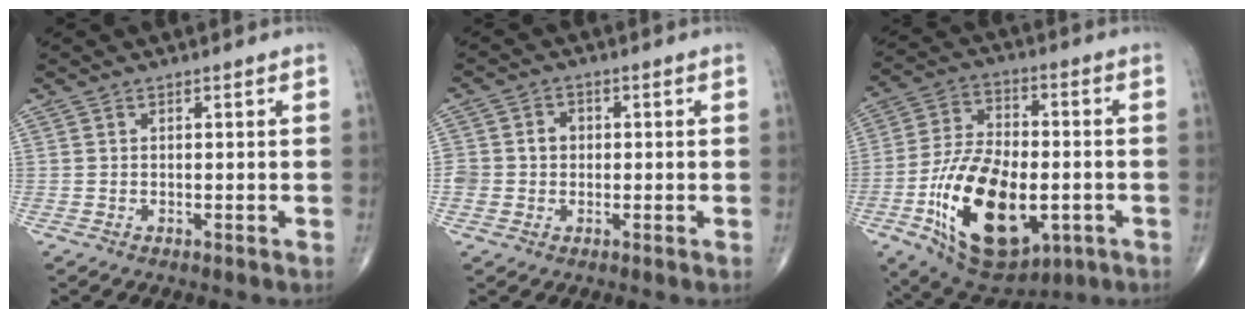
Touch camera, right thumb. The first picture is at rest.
{"total": 5.1, "force": [0.0, 4.7, 2.0], "torque": [-0.019, 0.013, 0.001]}
{"total": 23.5, "force": [-6.5, 12.8, 18.6], "torque": [-0.313, 0.013, -0.089]}